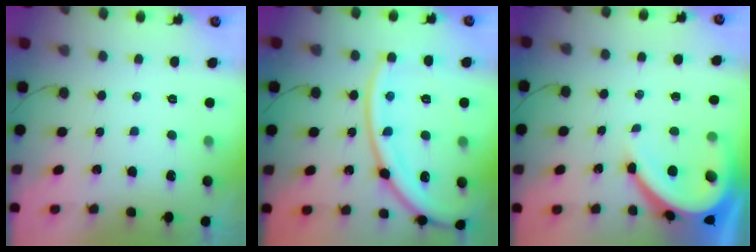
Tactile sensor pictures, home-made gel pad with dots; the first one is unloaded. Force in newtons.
{"total": 19.1, "press": 19.0, "slide": 2.4}
{"total": 10.7, "press": 10.7, "slide": 1.3}